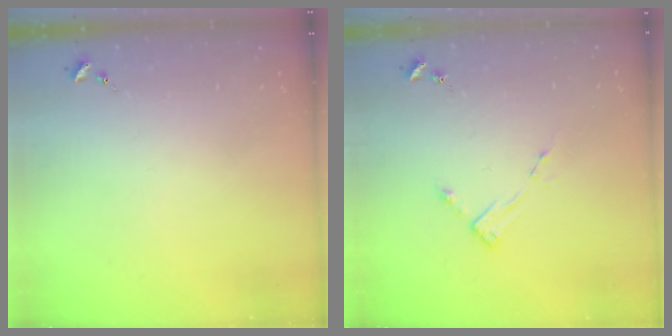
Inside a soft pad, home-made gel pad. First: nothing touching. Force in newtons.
{"total": 3.0, "press": 3.0, "slide": 0.5}